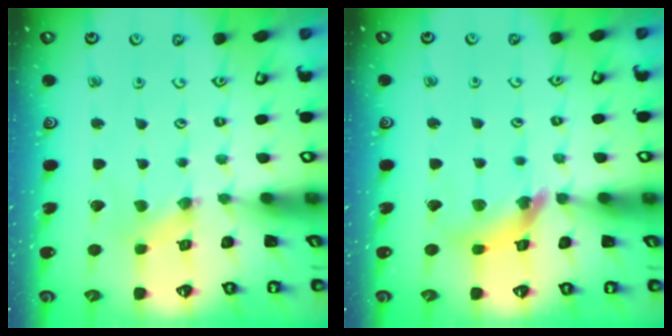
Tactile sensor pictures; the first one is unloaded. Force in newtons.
{"total": 10.0, "press": 10.0, "slide": 1.1}